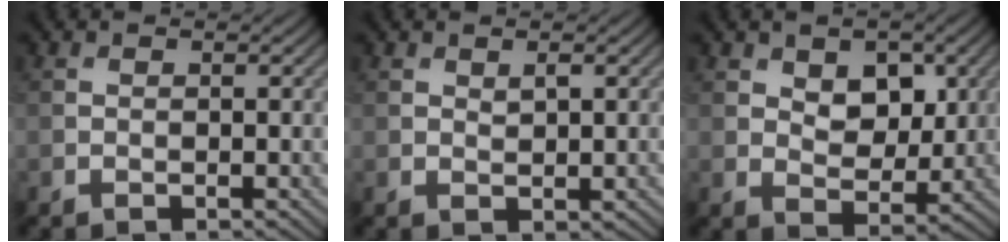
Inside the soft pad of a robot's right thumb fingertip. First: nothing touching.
{"total": 1.2, "force": [0.7, 0.7, 0.7], "torque": [-0.014, -0.006, 0.018]}
{"total": 5.5, "force": [2.1, 3.6, 3.7], "torque": [-0.061, -0.008, 0.029]}